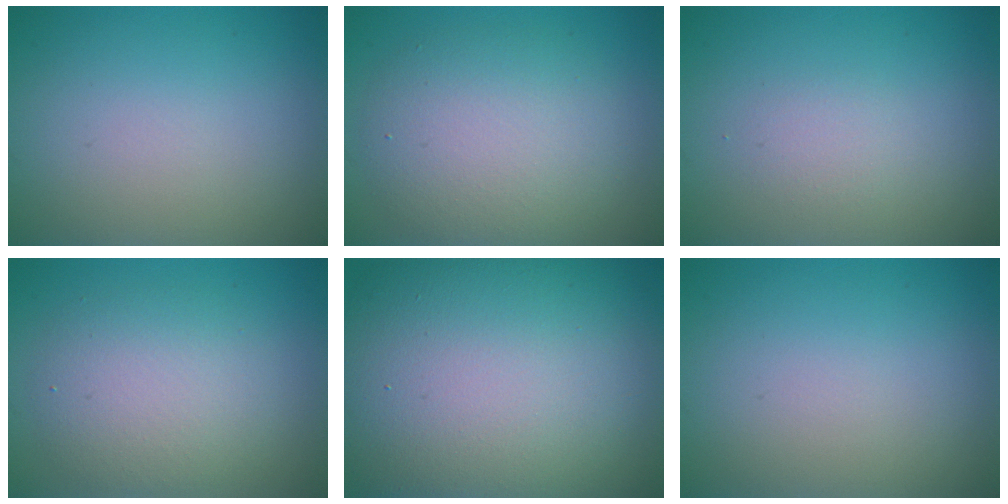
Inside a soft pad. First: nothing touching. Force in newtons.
{"total": 6.0, "press": 6.0, "slide": 0.3}
{"total": 1.2, "press": 1.2, "slide": 0.0}
{"total": 4.6, "press": 4.6, "slide": 0.3}
{"total": 18.9, "press": 18.9, "slide": 1.2}
{"total": 0.0}